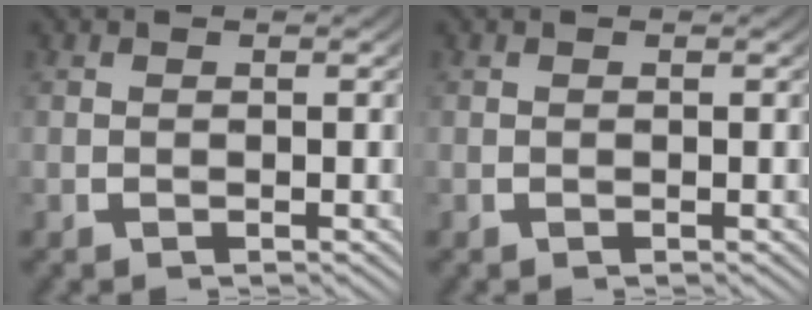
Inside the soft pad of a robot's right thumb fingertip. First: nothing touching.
{"total": 0.0}